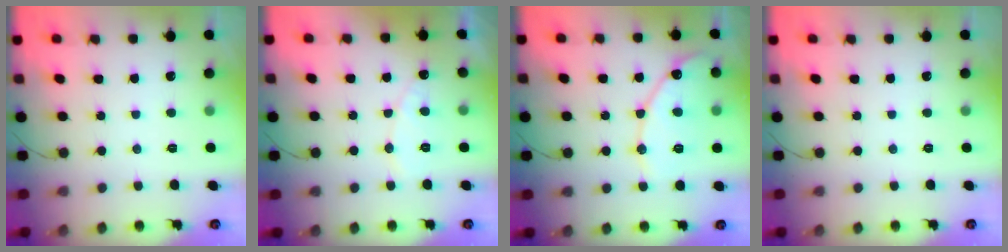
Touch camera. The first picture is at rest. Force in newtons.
{"total": 6.6, "press": 6.6, "slide": 0.5}
{"total": 11.7, "press": 11.7, "slide": 0.9}
{"total": 0.0}